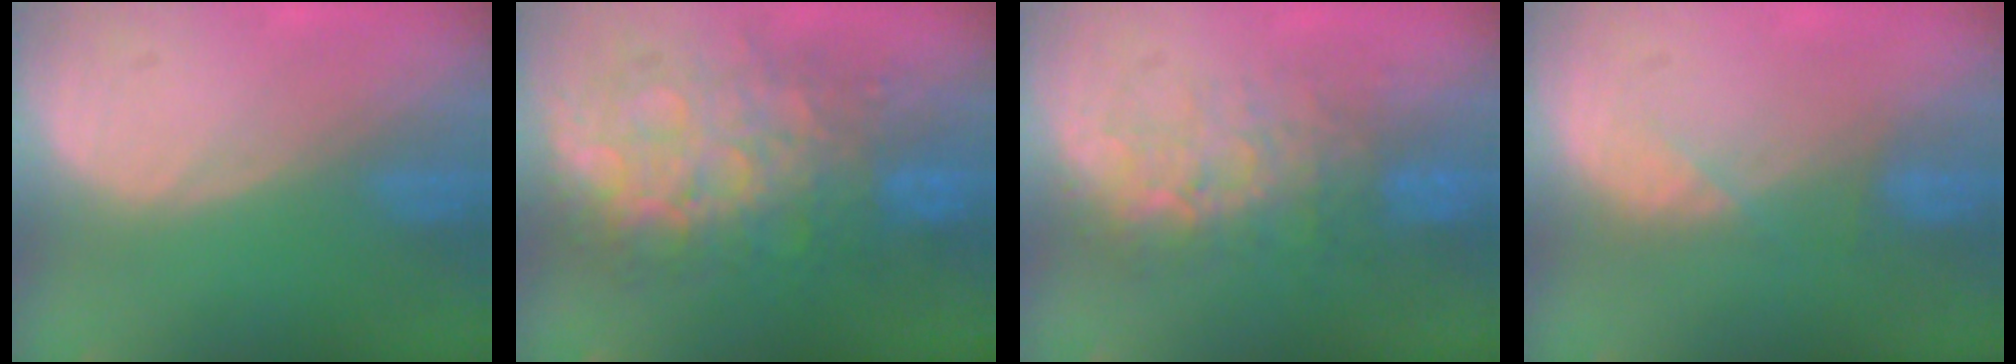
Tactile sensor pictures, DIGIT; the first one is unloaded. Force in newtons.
{"total": 12.4, "press": 12.3, "slide": 1.3}
{"total": 8.2, "press": 7.9, "slide": 2.3}
{"total": 2.6, "press": 2.5, "slide": 0.8}